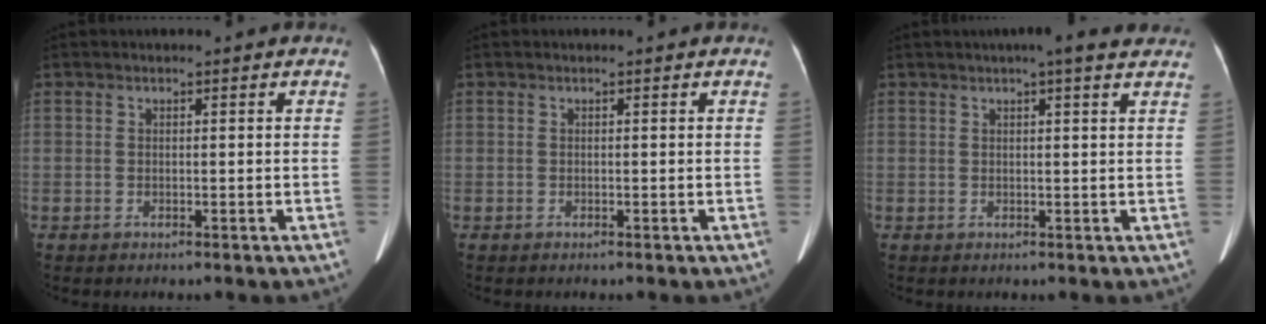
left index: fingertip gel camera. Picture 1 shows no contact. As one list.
[{"total": 0.0}, {"total": 6.2, "force": [5.0, 0.5, 3.7], "torque": [-0.049, 0.020, 0.053]}]